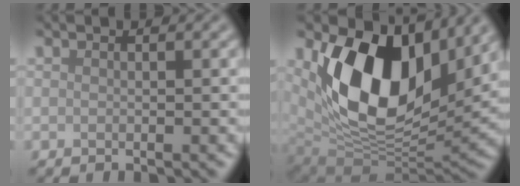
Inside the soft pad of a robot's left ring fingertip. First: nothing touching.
{"total": 14.2, "force": [4.6, 8.7, 10.2], "torque": [-0.178, -0.012, 0.086]}